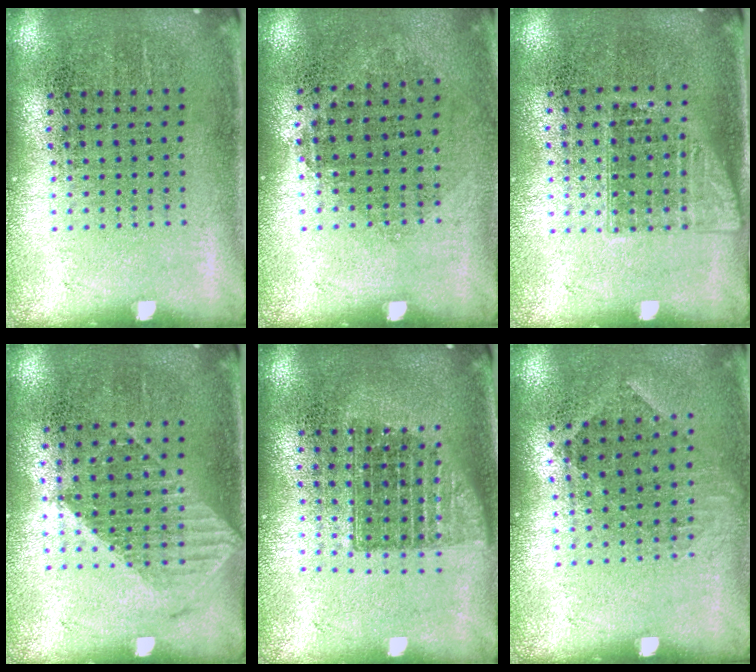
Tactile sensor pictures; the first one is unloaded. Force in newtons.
{"total": 0.8, "press": 0.7, "slide": 0.3}
{"total": 1.1, "press": 0.9, "slide": 0.6}
{"total": 1.2, "press": 1.1, "slide": 0.3}
{"total": 1.4, "press": 1.2, "slide": 0.8}
{"total": 0.9, "press": 0.8, "slide": 0.6}